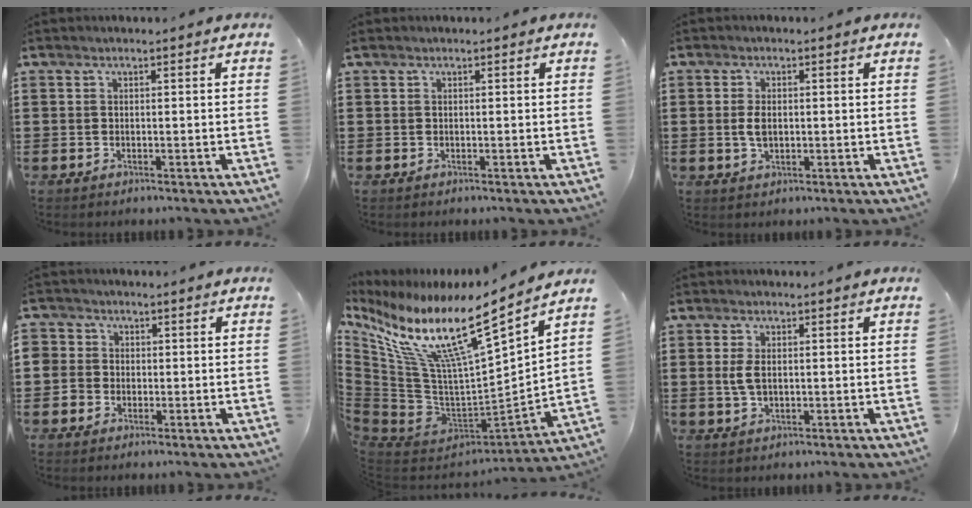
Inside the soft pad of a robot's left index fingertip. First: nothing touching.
{"total": 0.0}
{"total": 2.8, "force": [0.1, 1.6, 2.3], "torque": [-0.056, 0.003, -0.002]}
{"total": 2.7, "force": [-0.5, 2.7, -0.1], "torque": [-0.013, 0.007, -0.015]}
{"total": 14.2, "force": [9.2, 2.7, 10.4], "torque": [-0.228, -0.072, 0.148]}
{"total": 3.1, "force": [0.2, 1.7, 2.5], "torque": [-0.068, 0.002, -0.002]}